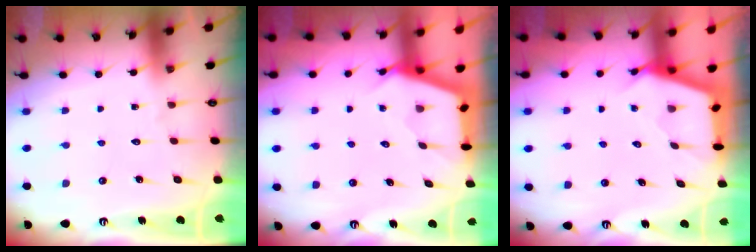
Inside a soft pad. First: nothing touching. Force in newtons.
{"total": 2.6, "press": 2.5, "slide": 0.4}
{"total": 2.6, "press": 2.6, "slide": 0.3}